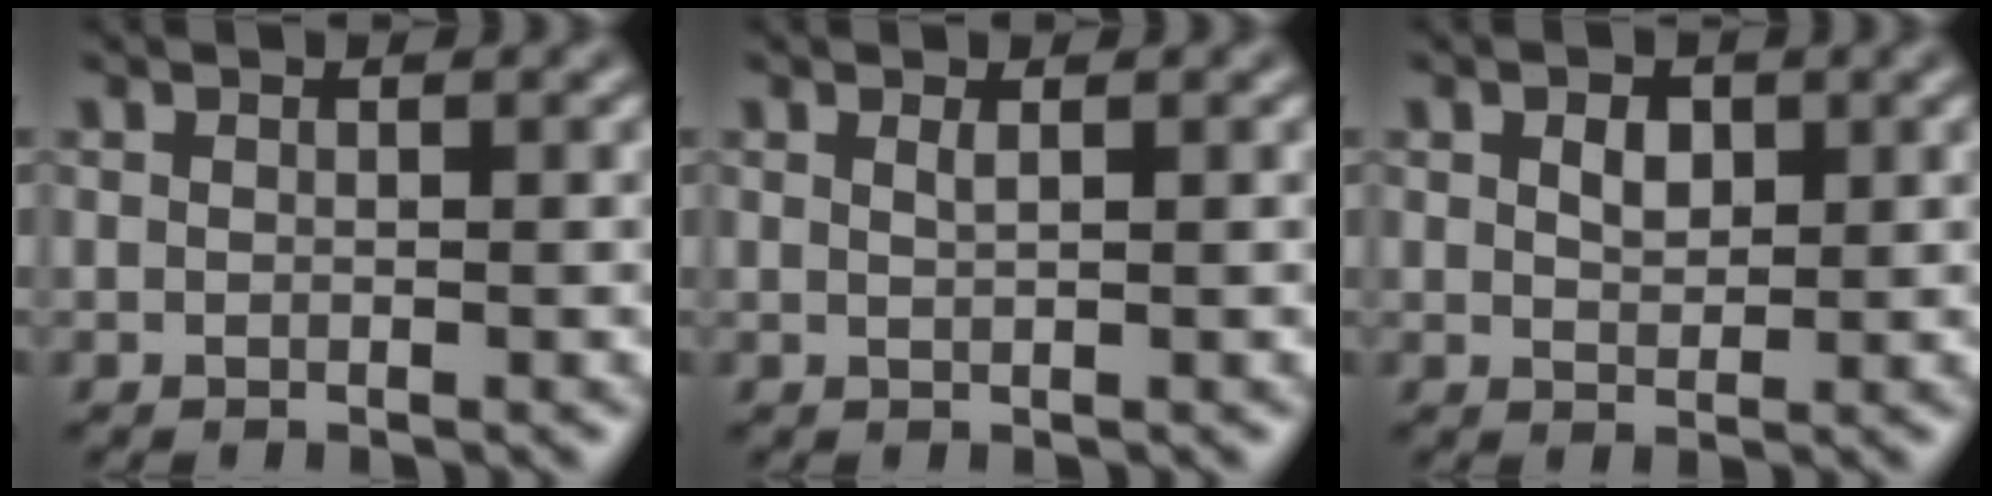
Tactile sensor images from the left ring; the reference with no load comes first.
{"total": 0.7, "force": [0.4, 0.2, 0.5], "torque": [-0.005, -0.001, 0.006]}
{"total": 1.8, "force": [0.7, 1.1, 1.1], "torque": [-0.021, 0.001, 0.012]}